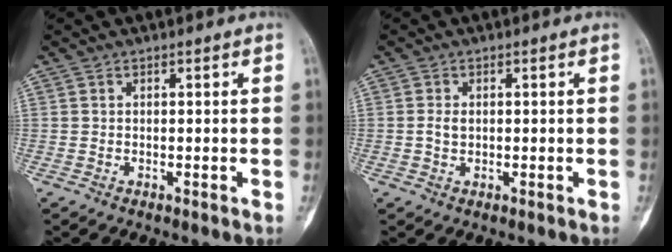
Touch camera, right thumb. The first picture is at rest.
{"total": 2.5, "force": [-0.2, 1.9, 1.6], "torque": [-0.027, 0.007, -0.005]}